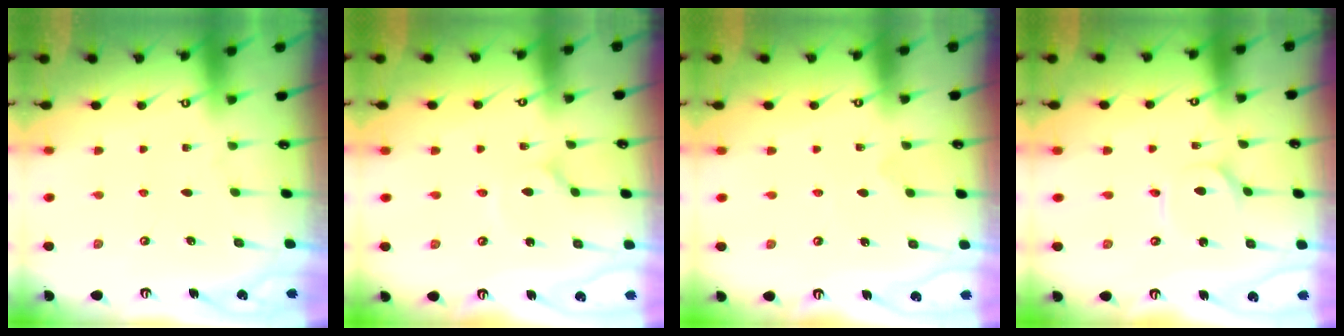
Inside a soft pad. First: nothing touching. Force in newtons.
{"total": 1.2, "press": 1.2, "slide": 0.1}
{"total": 1.9, "press": 1.8, "slide": 0.3}
{"total": 2.4, "press": 2.3, "slide": 0.2}